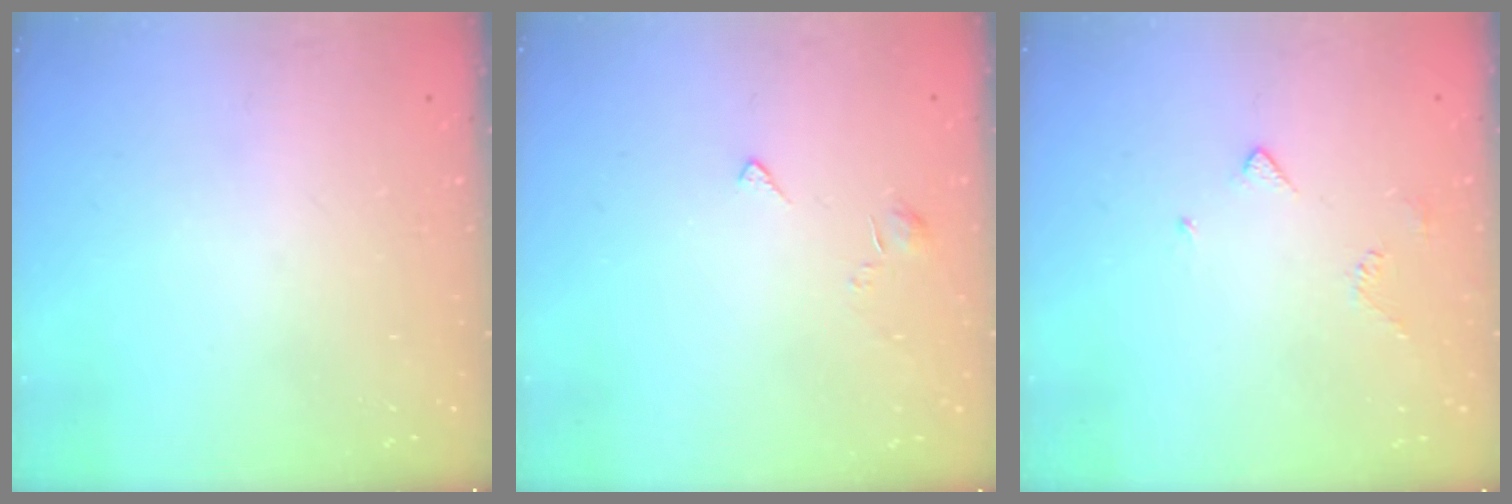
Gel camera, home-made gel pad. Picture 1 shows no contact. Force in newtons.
{"total": 2.7, "press": 2.6, "slide": 0.5}
{"total": 3.7, "press": 3.6, "slide": 0.7}